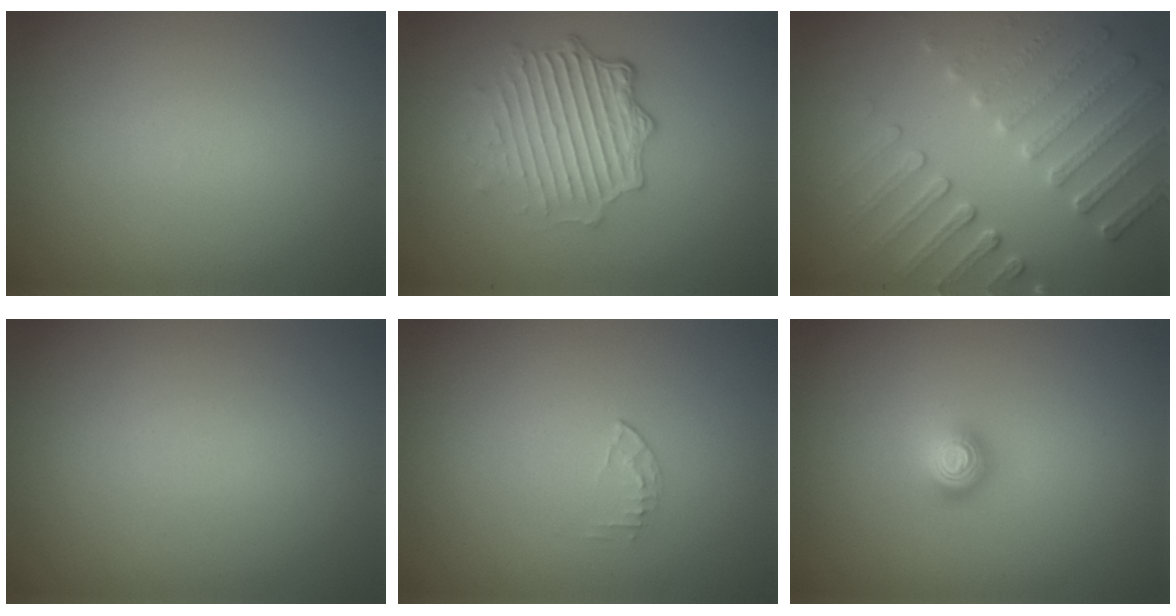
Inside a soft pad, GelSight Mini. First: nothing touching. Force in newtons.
{"total": 4.9, "press": 3.6, "slide": 3.4}
{"total": 4.9, "press": 3.8, "slide": 3.1}
{"total": 0.0}
{"total": 0.6, "press": 0.4, "slide": 0.4}
{"total": 2.1, "press": 1.5, "slide": 1.5}